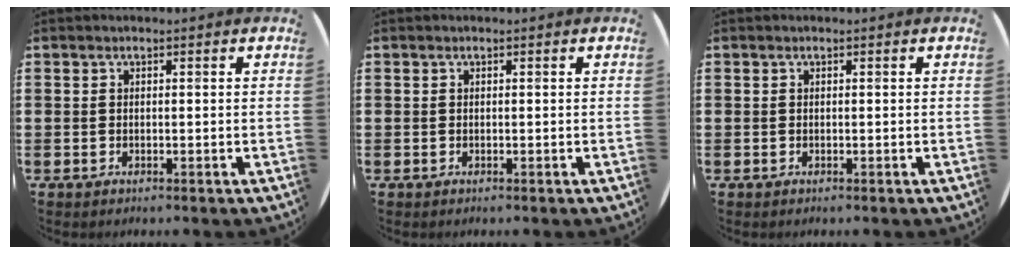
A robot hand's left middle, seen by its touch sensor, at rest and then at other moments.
{"total": 0.0}
{"total": 0.0}